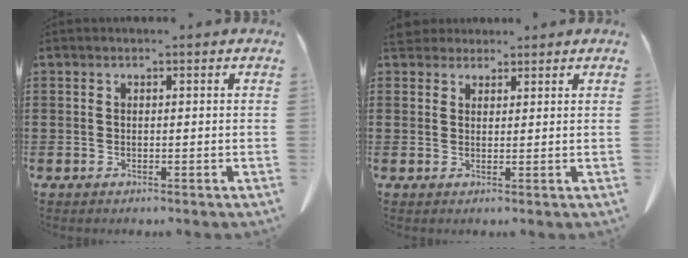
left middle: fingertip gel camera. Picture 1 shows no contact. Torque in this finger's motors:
{"motor_torque": [0.17, 0.16, 0.02, 0.02]}